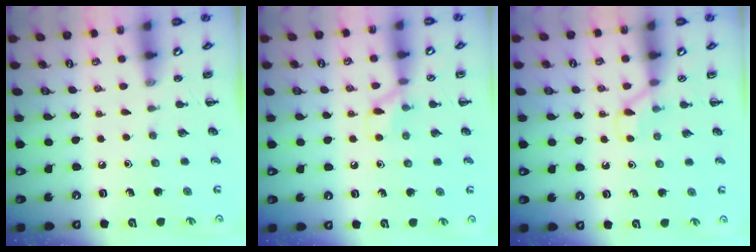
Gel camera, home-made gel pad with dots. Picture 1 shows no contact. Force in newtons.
{"total": 7.1, "press": 6.9, "slide": 1.5}
{"total": 4.4, "press": 4.1, "slide": 1.5}